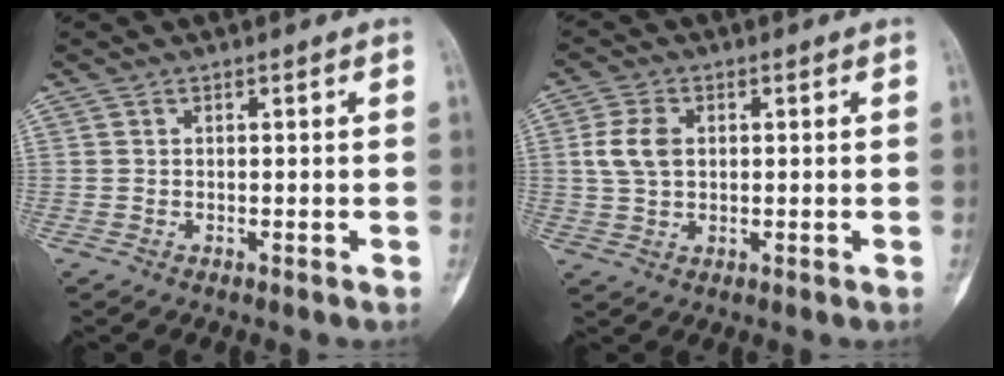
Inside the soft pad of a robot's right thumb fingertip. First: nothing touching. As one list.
[{"total": 5.8, "force": [1.0, 3.9, 4.2], "torque": [-0.086, 0.003, 0.021]}]